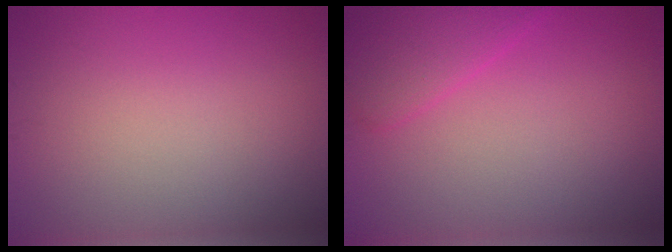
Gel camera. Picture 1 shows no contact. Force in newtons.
{"total": 2.8, "press": 2.8, "slide": 0.2}